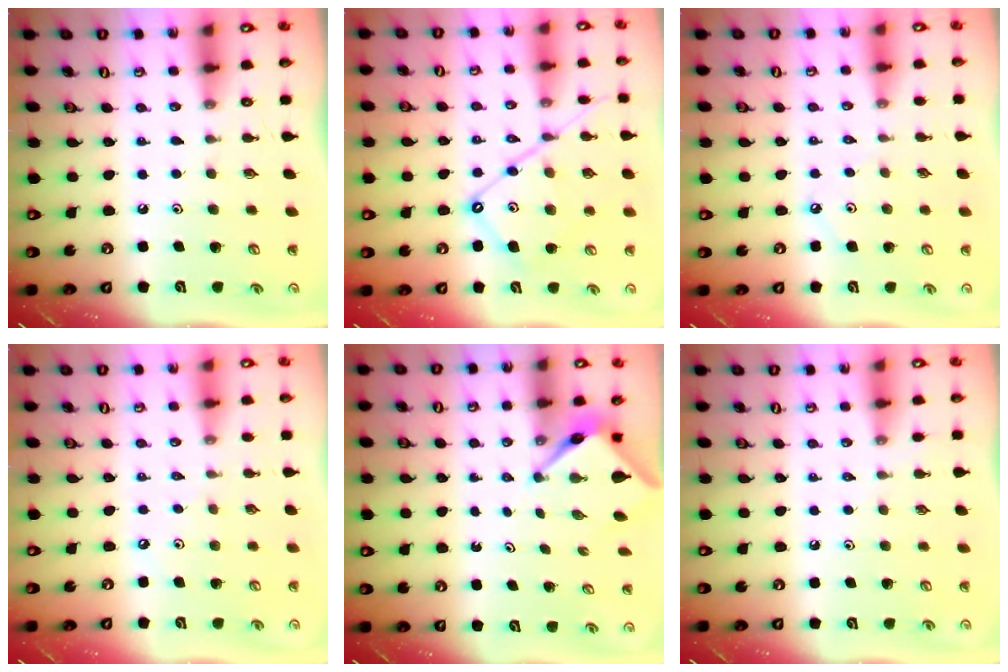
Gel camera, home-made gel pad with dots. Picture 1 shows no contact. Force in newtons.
{"total": 13.1, "press": 13.1, "slide": 1.1}
{"total": 1.7, "press": 1.6, "slide": 0.3}
{"total": 2.8, "press": 2.8, "slide": 0.5}
{"total": 3.9, "press": 3.9, "slide": 0.2}
{"total": 1.9, "press": 1.8, "slide": 0.4}